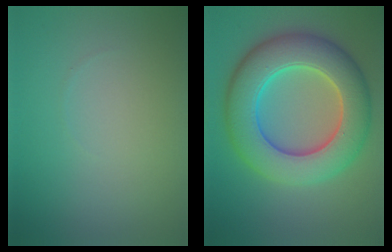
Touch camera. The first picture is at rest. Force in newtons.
{"total": 10.4, "press": 10.4, "slide": 0.1}